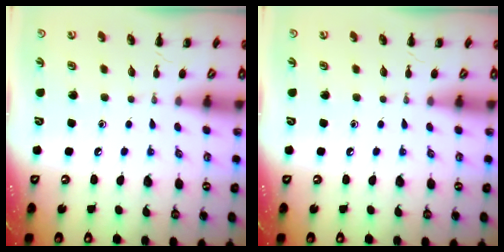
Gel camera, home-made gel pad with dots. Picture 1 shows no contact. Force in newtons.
{"total": 0.0}